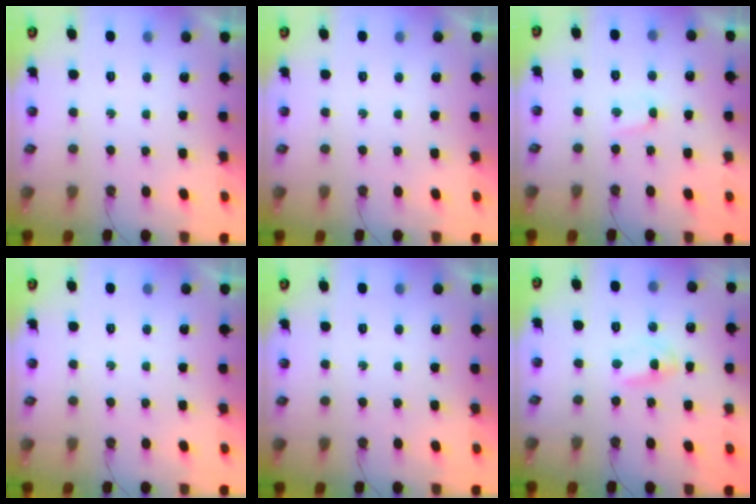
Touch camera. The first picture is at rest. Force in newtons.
{"total": 0.0}
{"total": 1.7, "press": 1.7, "slide": 0.3}
{"total": 0.0}
{"total": 0.0}
{"total": 3.9, "press": 3.9, "slide": 0.3}